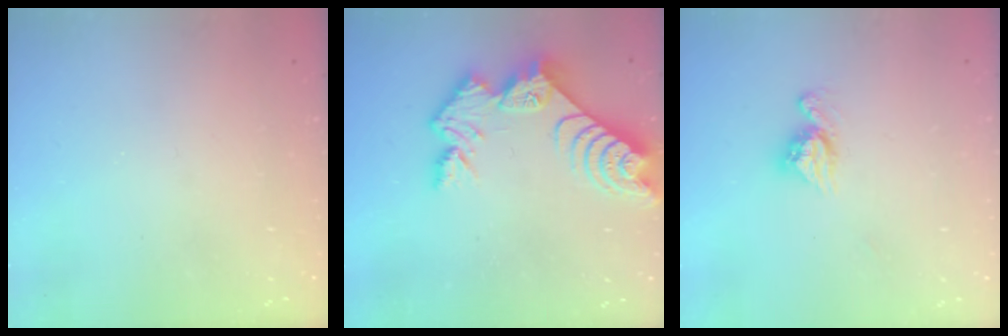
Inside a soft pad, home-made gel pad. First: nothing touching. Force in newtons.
{"total": 11.2, "press": 11.2, "slide": 0.7}
{"total": 8.3, "press": 8.3, "slide": 0.8}